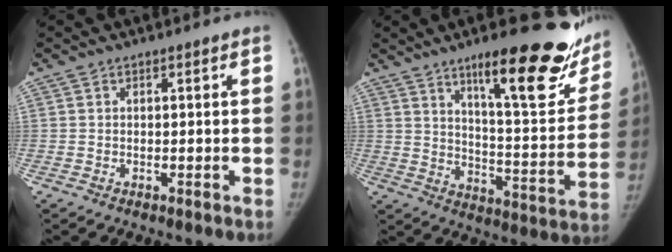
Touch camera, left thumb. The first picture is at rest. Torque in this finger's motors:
{"motor_torque": [1.02, -0.57, 1.49, -1.28, 0.38]}